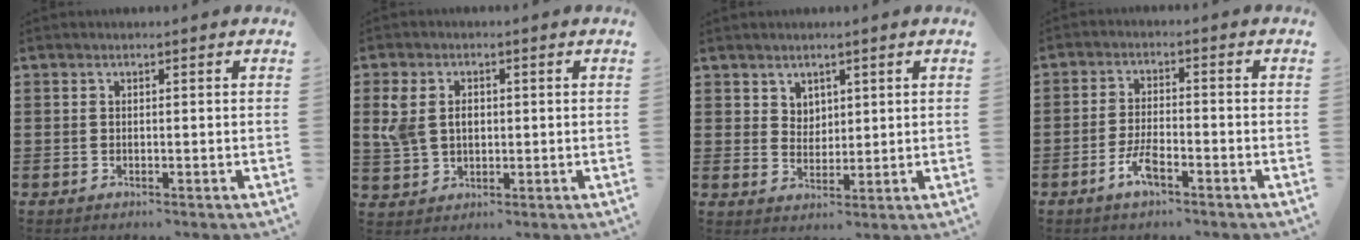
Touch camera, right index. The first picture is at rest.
{"total": 4.8, "force": [0.8, 3.5, 3.1], "torque": [-0.087, 0.008, 0.006]}
{"total": 3.2, "force": [2.3, 2.3, 0.3], "torque": [-0.015, 0.007, 0.045]}
{"total": 4.6, "force": [-2.7, 1.4, 3.5], "torque": [-0.085, -0.001, -0.057]}